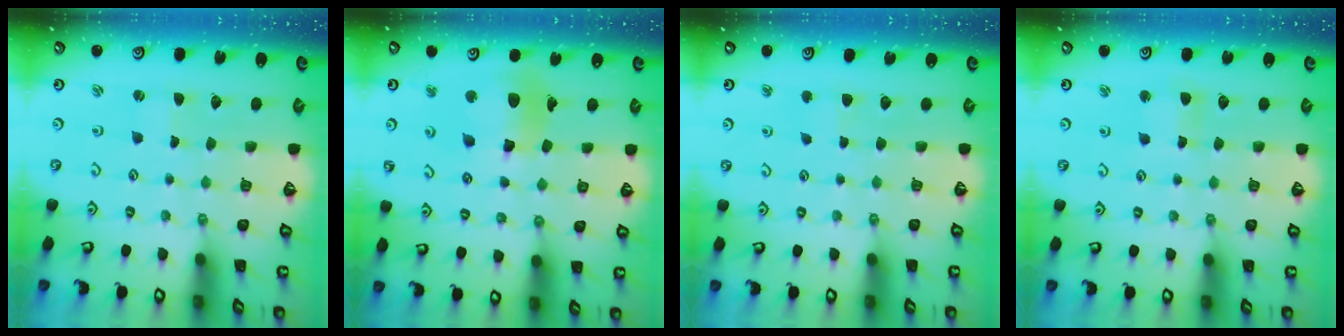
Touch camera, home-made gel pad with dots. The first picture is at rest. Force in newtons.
{"total": 13.1, "press": 13.0, "slide": 1.6}
{"total": 2.7, "press": 2.6, "slide": 0.4}
{"total": 2.2, "press": 2.1, "slide": 0.5}